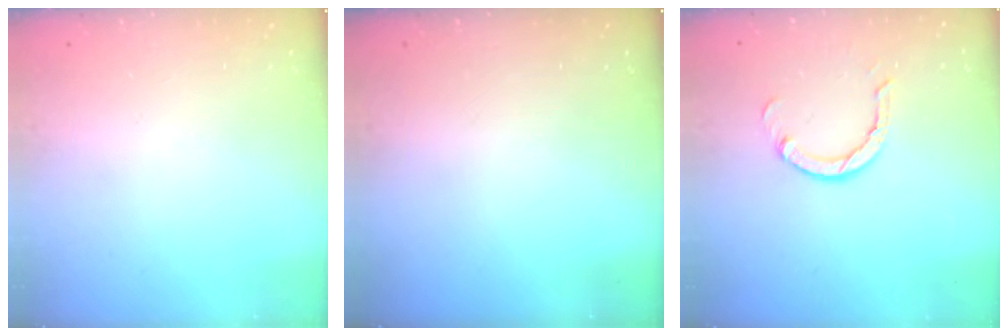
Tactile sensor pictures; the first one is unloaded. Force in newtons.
{"total": 0.0}
{"total": 3.4, "press": 3.4, "slide": 0.2}